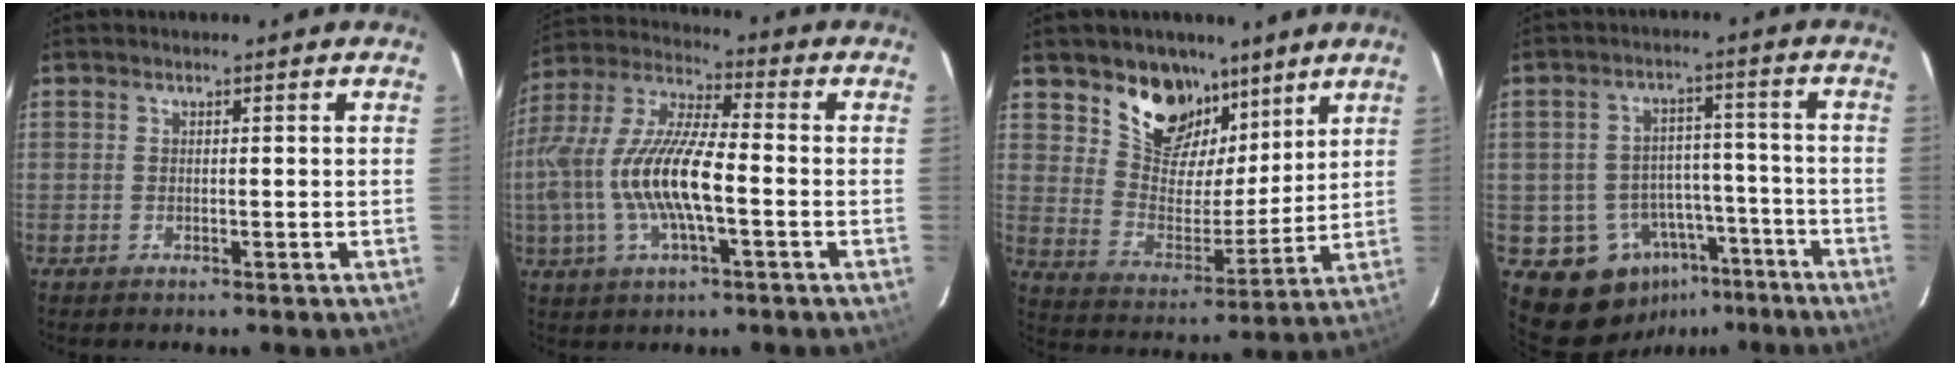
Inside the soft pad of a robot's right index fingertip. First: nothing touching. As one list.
[{"total": 17.0, "force": [-3.1, 5.1, 15.9], "torque": [-0.318, -0.001, -0.059]}, {"total": 14.2, "force": [9.5, 8.9, 5.6], "torque": [-0.111, -0.002, 0.175]}, {"total": 12.2, "force": [-7.2, 9.3, 3.3], "torque": [-0.069, 0.040, -0.078]}]